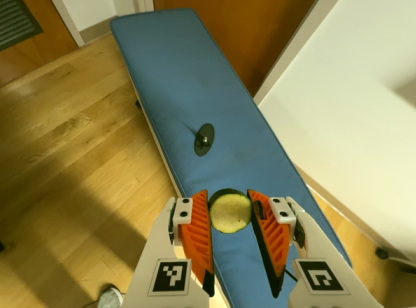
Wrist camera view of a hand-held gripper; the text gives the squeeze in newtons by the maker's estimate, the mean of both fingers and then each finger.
{"total": 8.1, "left": 7.9, "right": 8.2}